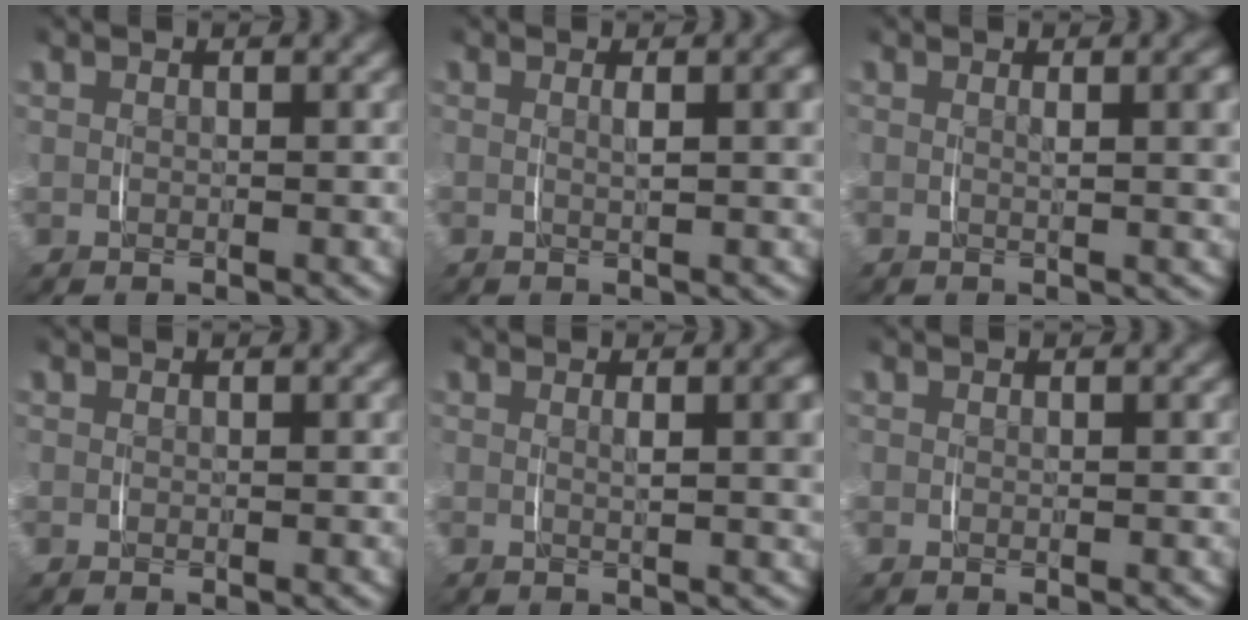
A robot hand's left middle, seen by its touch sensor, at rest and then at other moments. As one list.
[{"total": 1.8, "force": [0.2, 0.1, 1.8], "torque": [-0.023, -0.002, 0.002]}, {"total": 2.0, "force": [0.5, 0.1, 1.9], "torque": [-0.017, -0.001, 0.006]}, {"total": 0.0}, {"total": 2.7, "force": [0.5, 0.4, 2.6], "torque": [-0.025, 0.000, 0.006]}, {"total": 0.0}]